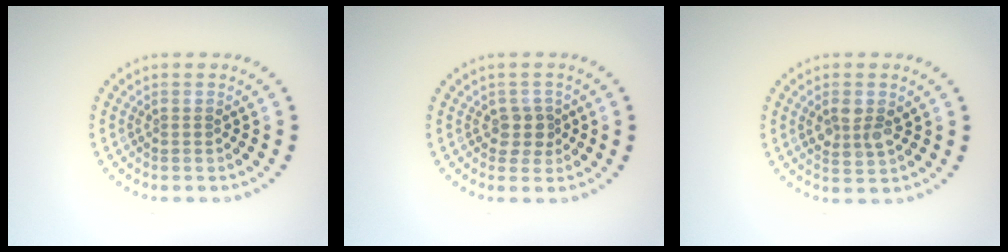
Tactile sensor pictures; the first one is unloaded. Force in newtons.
{"total": 1.9, "press": 1.6, "slide": 1.0}
{"total": 2.6, "press": 2.5, "slide": 0.5}